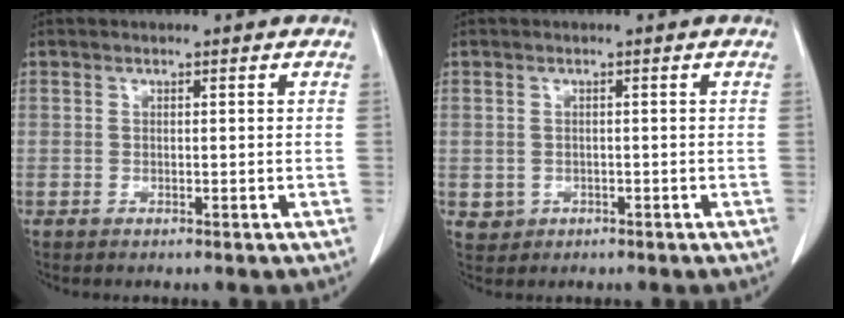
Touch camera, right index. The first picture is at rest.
{"total": 1.9, "force": [-0.3, 1.9, 0.2], "torque": [-0.005, 0.004, 0.004]}